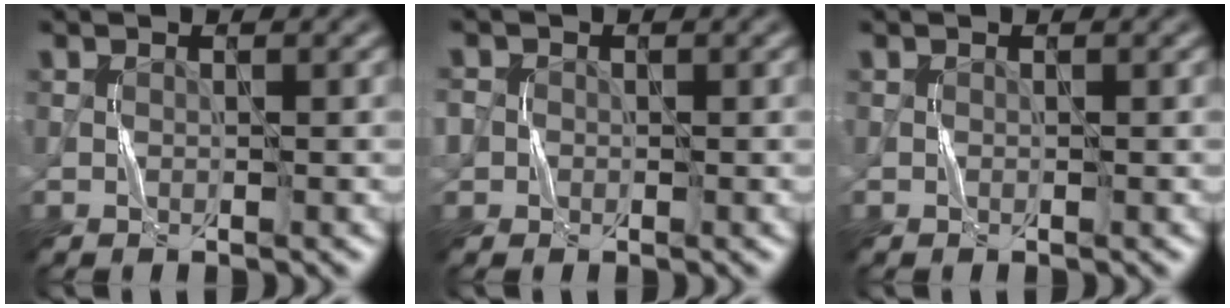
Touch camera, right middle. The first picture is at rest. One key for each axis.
{"total": 1.9, "fx": 0.1, "fy": 1.8, "fz": 0.5, "tx": -0.010, "ty": 0.006, "tz": -0.004}
{"total": 0.0}